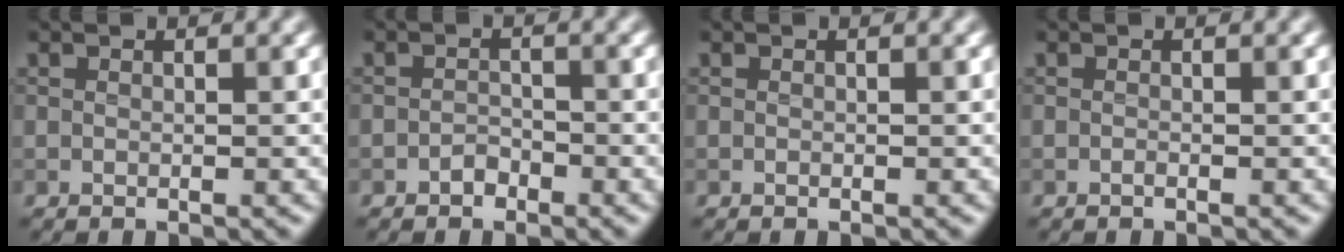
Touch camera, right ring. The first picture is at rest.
{"total": 1.1, "force": [-0.8, 0.7, 0.4], "torque": [-0.003, 0.004, -0.014]}
{"total": 0.0}
{"total": 0.0}